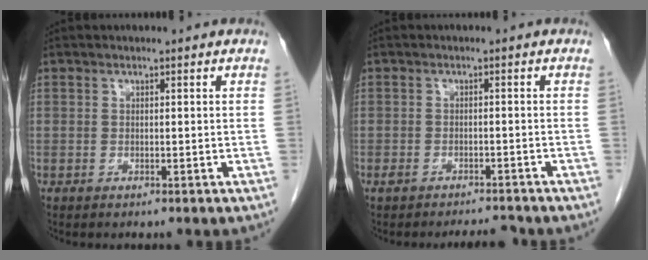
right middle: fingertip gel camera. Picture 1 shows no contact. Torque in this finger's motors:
{"motor_torque": [-0.19, -0.32, 0.07, 0.00]}